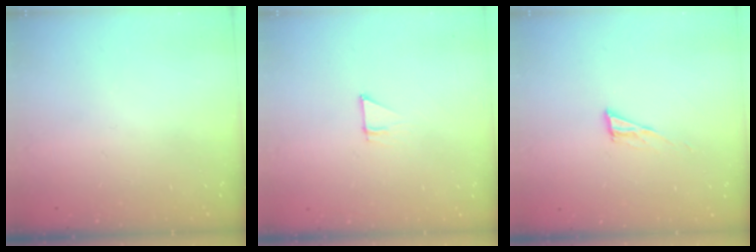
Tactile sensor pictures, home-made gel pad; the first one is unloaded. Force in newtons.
{"total": 4.9, "press": 4.9, "slide": 0.3}
{"total": 7.0, "press": 6.9, "slide": 0.9}